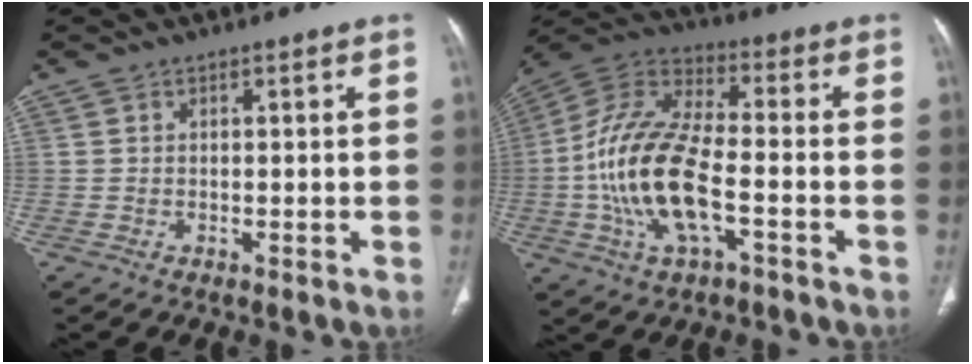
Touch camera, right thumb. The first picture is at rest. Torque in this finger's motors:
{"motor_torque": [1.21, 0.95, 2.13, -0.10, 0.71]}